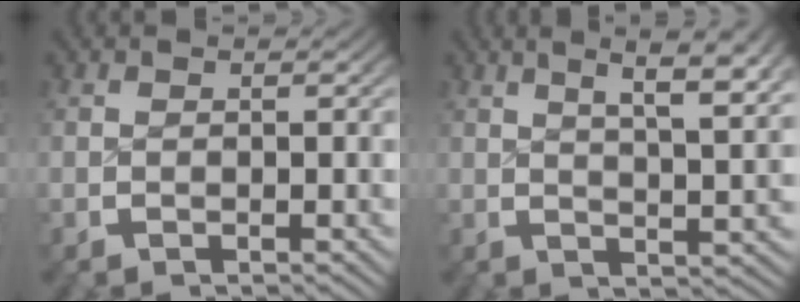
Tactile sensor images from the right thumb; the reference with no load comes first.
{"total": 6.6, "force": [3.6, 2.0, 5.1], "torque": [-0.060, 0.019, 0.053]}